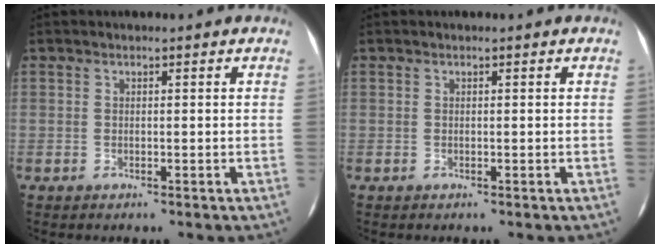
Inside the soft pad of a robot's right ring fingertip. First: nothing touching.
{"total": 0.0}